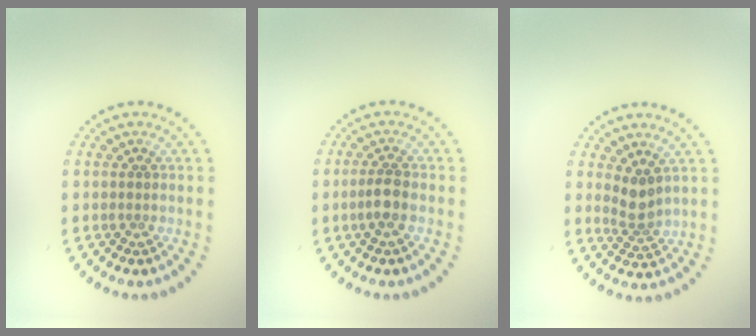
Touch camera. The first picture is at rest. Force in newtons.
{"total": 2.0, "press": 1.8, "slide": 0.8}
{"total": 2.5, "press": 1.9, "slide": 1.6}